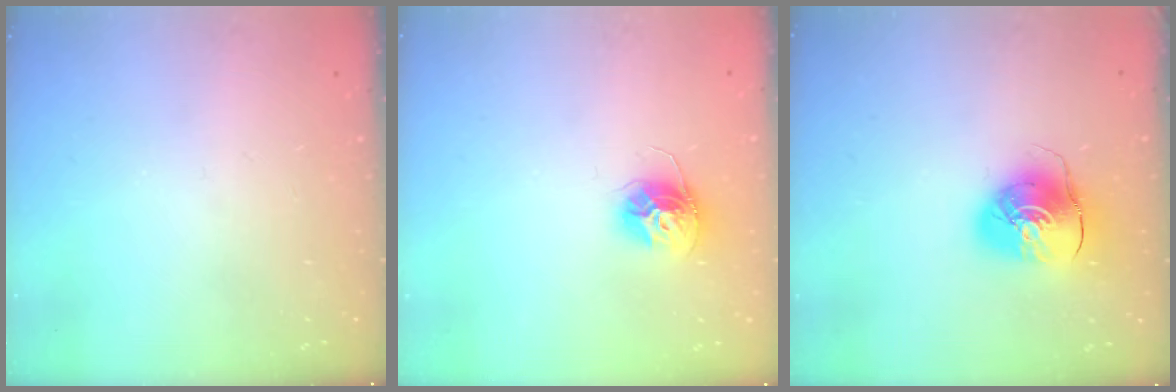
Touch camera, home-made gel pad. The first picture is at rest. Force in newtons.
{"total": 11.4, "press": 11.3, "slide": 0.8}
{"total": 9.4, "press": 9.3, "slide": 1.3}